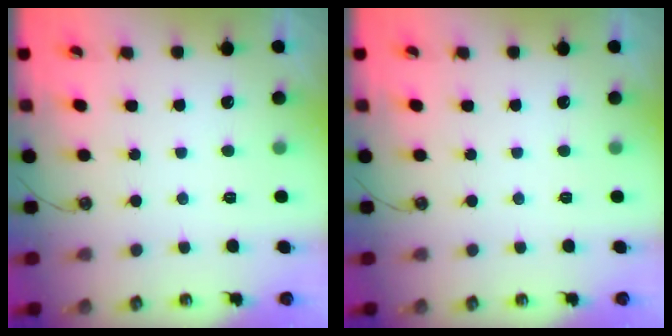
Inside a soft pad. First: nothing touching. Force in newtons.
{"total": 0.0}